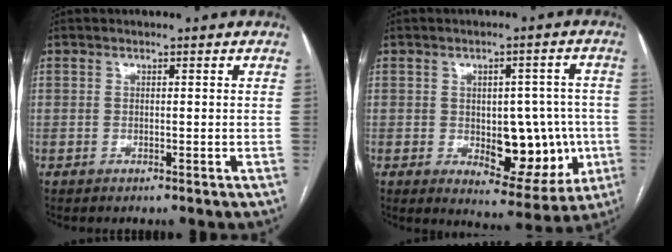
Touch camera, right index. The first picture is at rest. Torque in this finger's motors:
{"motor_torque": [1.18, -0.67, 0.27, 0.06]}